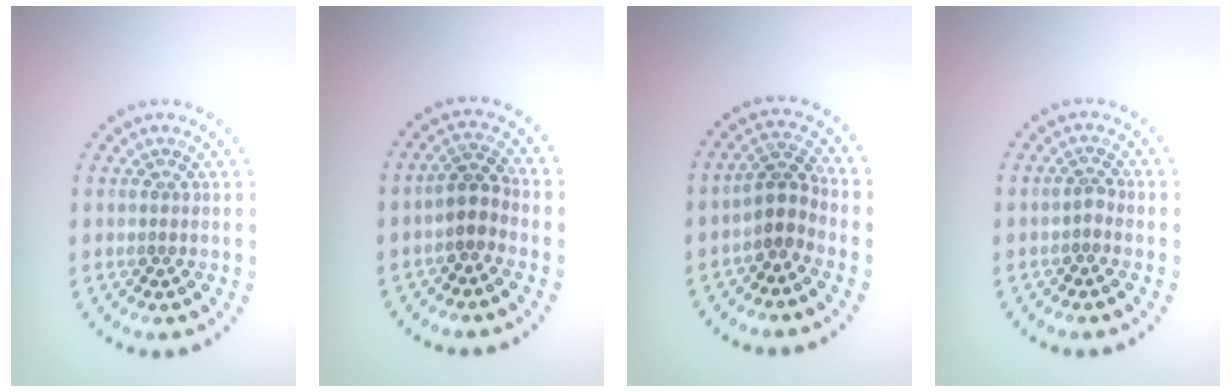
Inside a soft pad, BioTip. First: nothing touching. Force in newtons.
{"total": 2.2, "press": 2.0, "slide": 1.0}
{"total": 2.7, "press": 2.1, "slide": 1.6}
{"total": 0.9, "press": 0.6, "slide": 0.7}